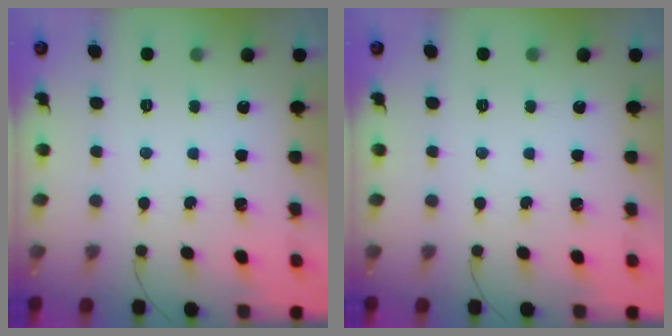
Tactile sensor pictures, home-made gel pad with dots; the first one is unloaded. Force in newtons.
{"total": 0.0}